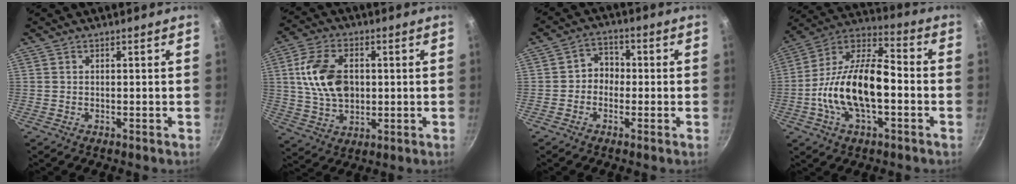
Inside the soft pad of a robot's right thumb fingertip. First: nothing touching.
{"total": 13.3, "force": [1.7, 8.8, 9.8], "torque": [-0.164, 0.002, 0.031]}
{"total": 4.6, "force": [-0.8, 3.9, 2.2], "torque": [-0.003, 0.020, -0.025]}
{"total": 18.9, "force": [-3.4, 9.1, 16.2], "torque": [-0.282, 0.042, -0.078]}